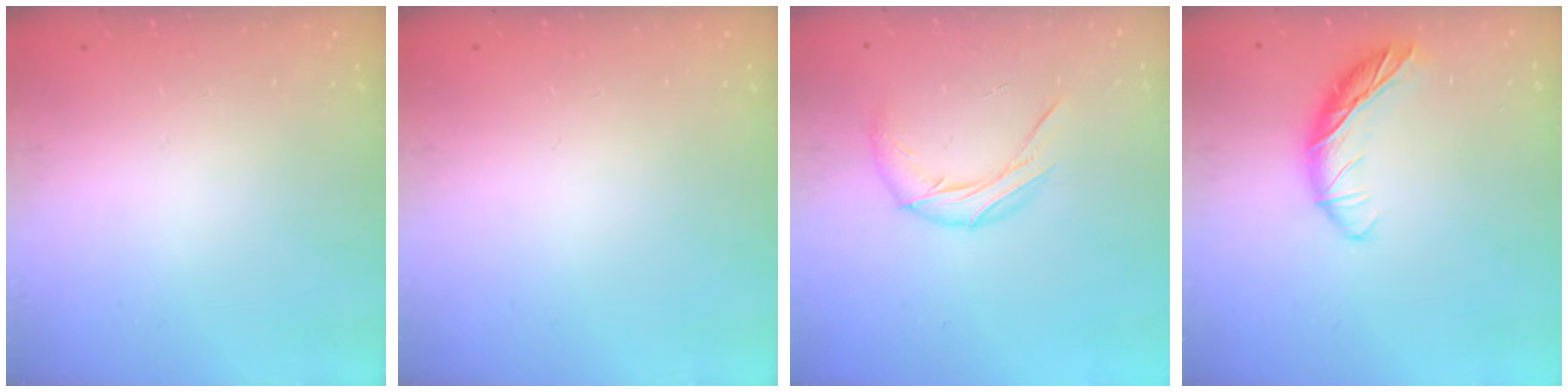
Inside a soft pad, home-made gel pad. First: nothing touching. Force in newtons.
{"total": 0.0}
{"total": 10.5, "press": 10.4, "slide": 1.0}
{"total": 12.4, "press": 12.4, "slide": 0.5}